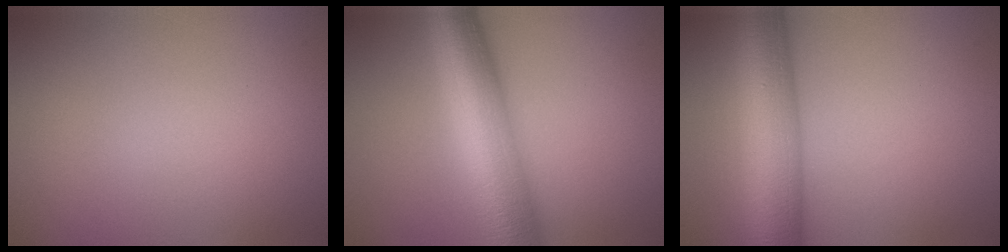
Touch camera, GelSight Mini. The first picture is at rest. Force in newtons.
{"total": 9.6, "press": 9.6, "slide": 0.2}
{"total": 9.7, "press": 9.7, "slide": 0.3}